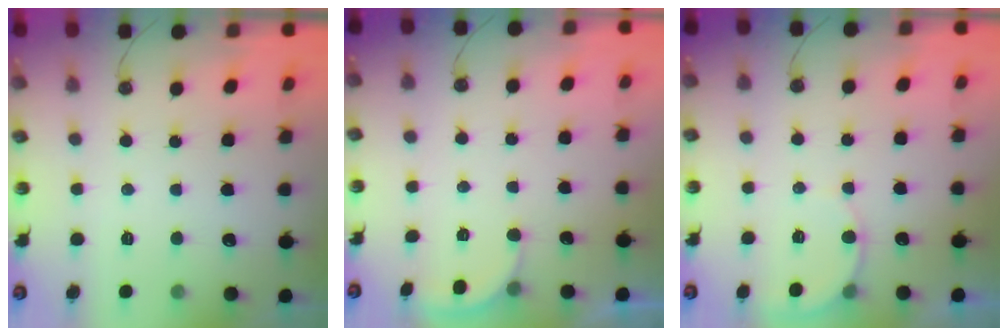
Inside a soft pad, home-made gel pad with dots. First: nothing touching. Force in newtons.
{"total": 2.6, "press": 2.5, "slide": 0.6}
{"total": 5.2, "press": 5.2, "slide": 0.4}